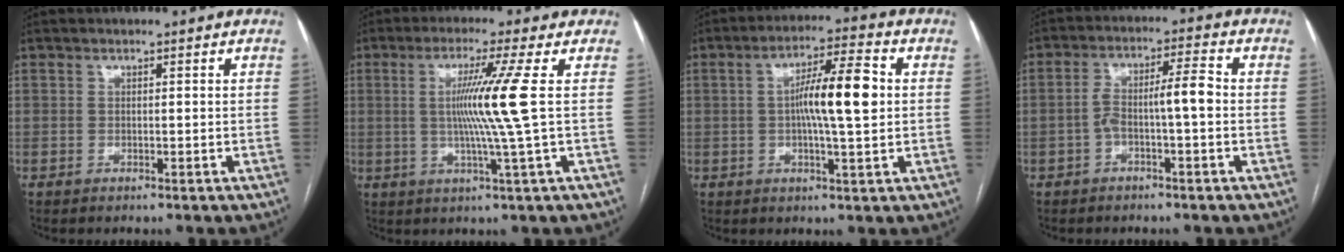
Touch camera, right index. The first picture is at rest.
{"total": 8.8, "force": [0.8, -2.6, 8.3], "torque": [-0.158, -0.005, 0.022]}
{"total": 9.9, "force": [0.6, 1.0, 9.9], "torque": [-0.168, 0.014, 0.008]}
{"total": 6.1, "force": [-1.2, 0.9, 5.9], "torque": [-0.109, 0.028, -0.020]}